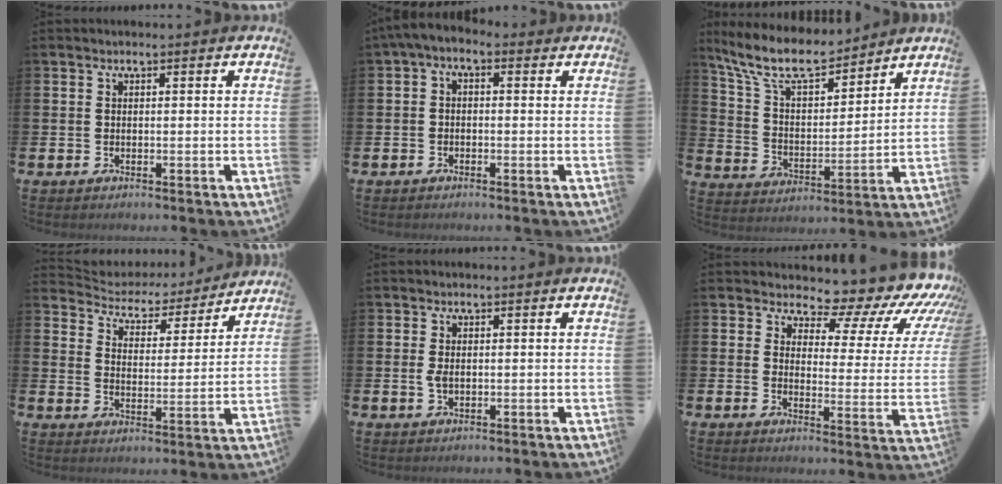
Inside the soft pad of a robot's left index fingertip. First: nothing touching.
{"total": 1.8, "force": [-1.3, 0.8, 1.0], "torque": [-0.020, 0.009, -0.028]}
{"total": 9.8, "force": [8.6, 2.6, 4.0], "torque": [-0.120, -0.044, 0.156]}
{"total": 3.8, "force": [3.3, 1.8, 0.2], "torque": [-0.035, -0.029, 0.049]}
{"total": 1.7, "force": [0.0, 0.9, 1.5], "torque": [-0.032, 0.003, 0.000]}
{"total": 6.6, "force": [5.7, 2.9, 1.6], "torque": [-0.024, -0.068, 0.083]}